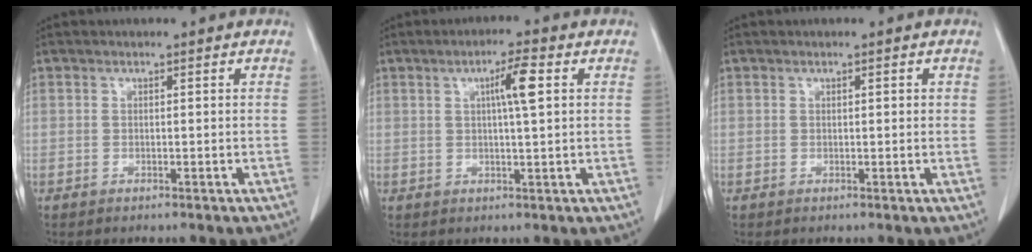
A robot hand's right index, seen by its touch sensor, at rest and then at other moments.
{"total": 4.7, "force": [1.3, -0.1, 4.5], "torque": [-0.076, 0.002, 0.020]}
{"total": 0.9, "force": [0.3, 0.2, 0.8], "torque": [-0.010, 0.001, 0.003]}